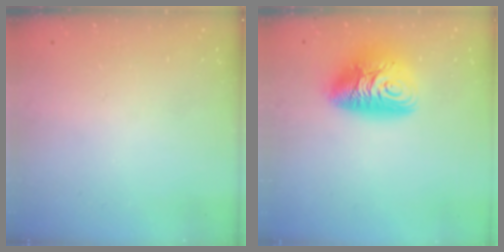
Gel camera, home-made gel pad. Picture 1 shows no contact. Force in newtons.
{"total": 12.2, "press": 12.1, "slide": 1.2}